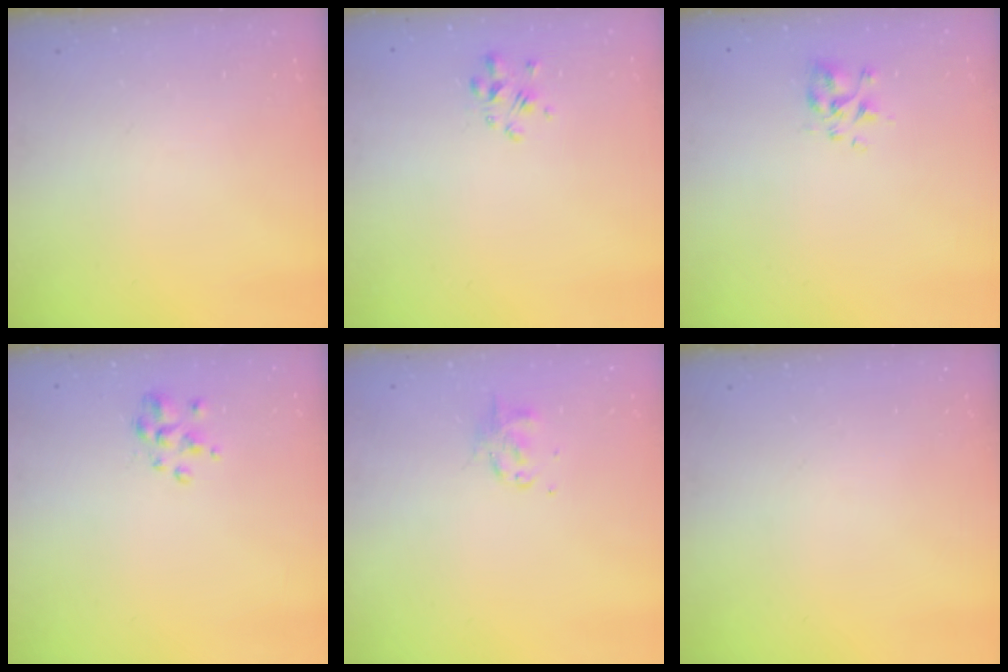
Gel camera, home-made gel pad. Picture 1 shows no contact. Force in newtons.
{"total": 2.5, "press": 2.3, "slide": 1.1}
{"total": 2.9, "press": 2.7, "slide": 1.1}
{"total": 2.6, "press": 2.5, "slide": 0.8}
{"total": 2.5, "press": 2.5, "slide": 0.6}
{"total": 0.0}